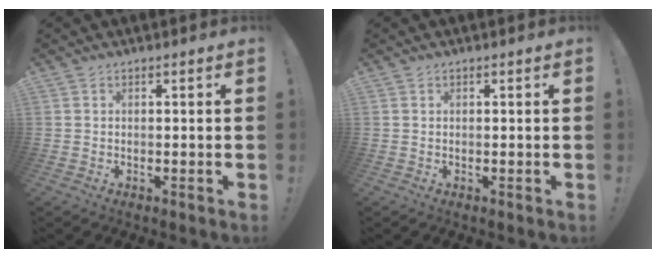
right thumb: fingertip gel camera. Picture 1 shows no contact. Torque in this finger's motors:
{"motor_torque": [0.05, 0.02, 0.11, -0.06, 0.00]}